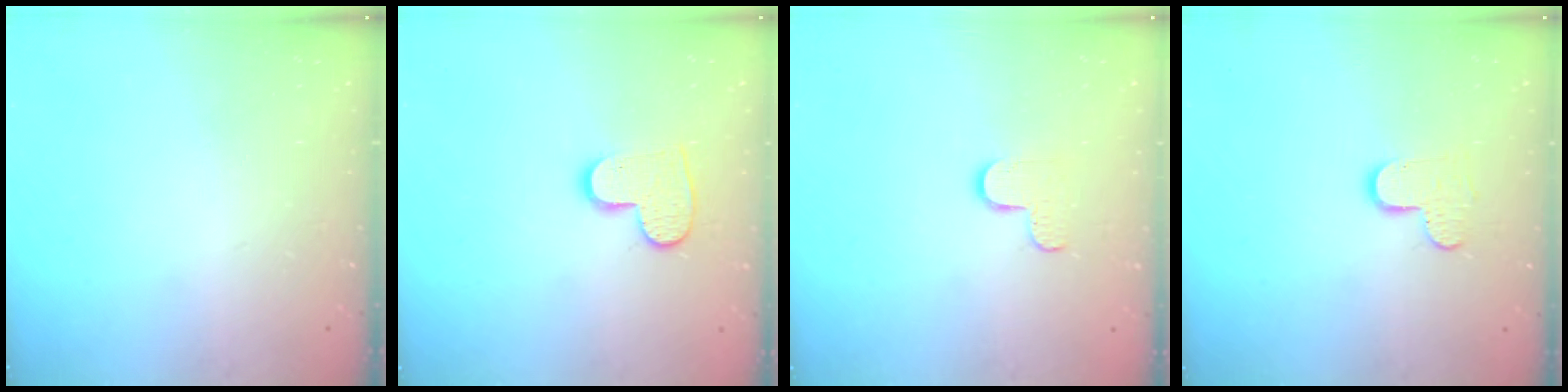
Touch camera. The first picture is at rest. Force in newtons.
{"total": 10.0, "press": 10.0, "slide": 0.9}
{"total": 5.6, "press": 5.5, "slide": 0.4}
{"total": 8.3, "press": 8.3, "slide": 0.5}